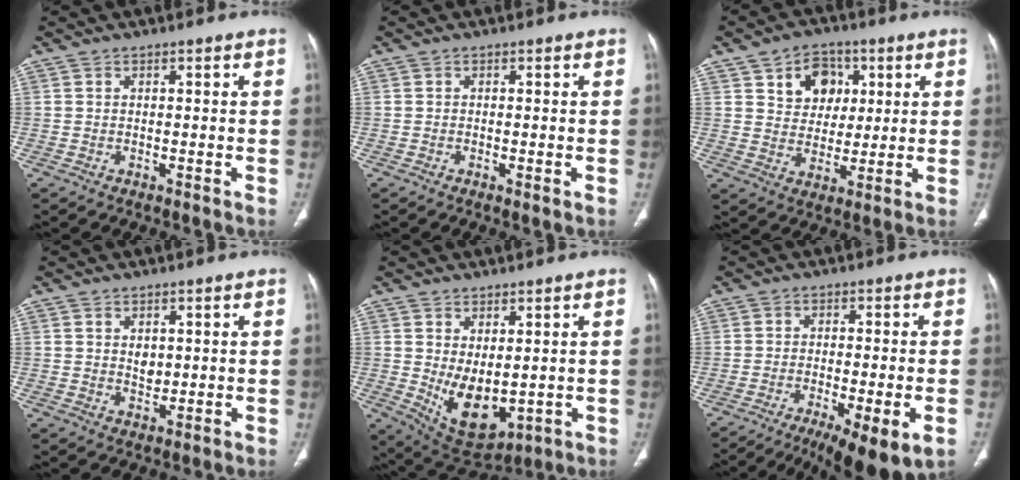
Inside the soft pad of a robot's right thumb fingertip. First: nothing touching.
{"total": 0.8, "force": [-0.3, 0.2, 0.8], "torque": [-0.019, -0.004, -0.005]}
{"total": 9.8, "force": [3.8, 7.7, 4.8], "torque": [-0.033, -0.012, 0.064]}
{"total": 2.6, "force": [0.7, 1.8, 1.8], "torque": [-0.022, -0.007, 0.016]}
{"total": 9.9, "force": [-0.1, 5.6, 8.2], "torque": [-0.119, -0.018, 0.030]}
{"total": 13.6, "force": [-7.4, 3.4, 10.9], "torque": [-0.154, -0.004, -0.112]}